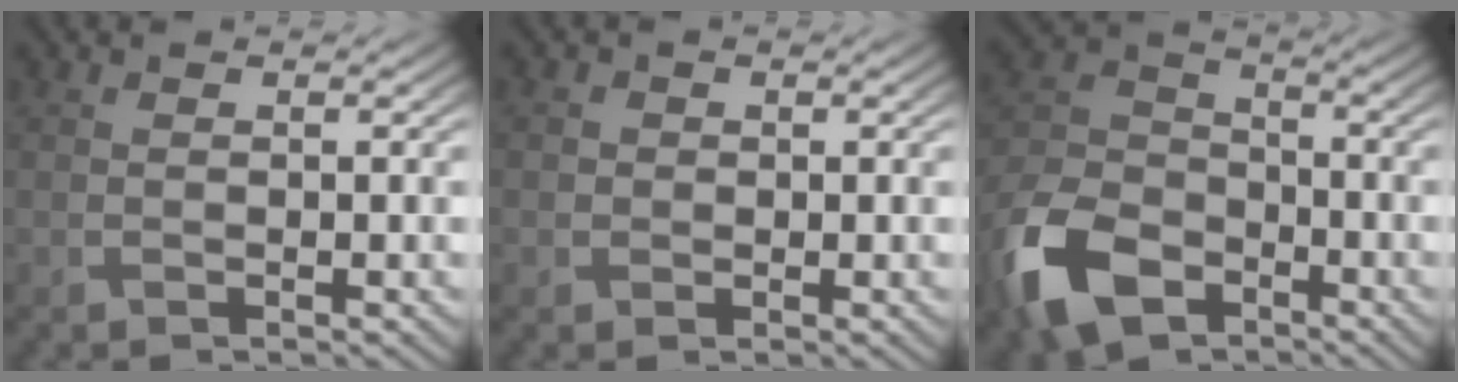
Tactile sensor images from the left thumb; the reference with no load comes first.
{"total": 1.2, "force": [0.0, 1.2, 0.1], "torque": [0.002, -0.002, -0.002]}
{"total": 12.8, "force": [-7.3, 7.8, 7.1], "torque": [-0.185, -0.023, -0.154]}